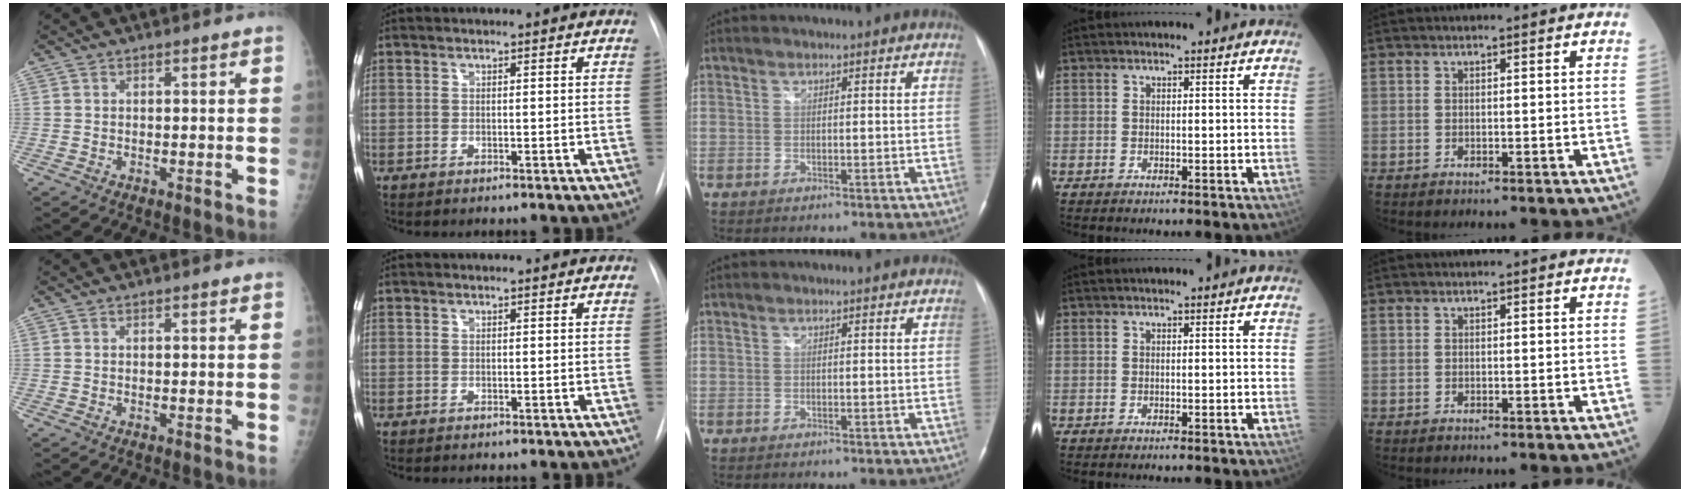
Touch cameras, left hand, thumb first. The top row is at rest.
{}